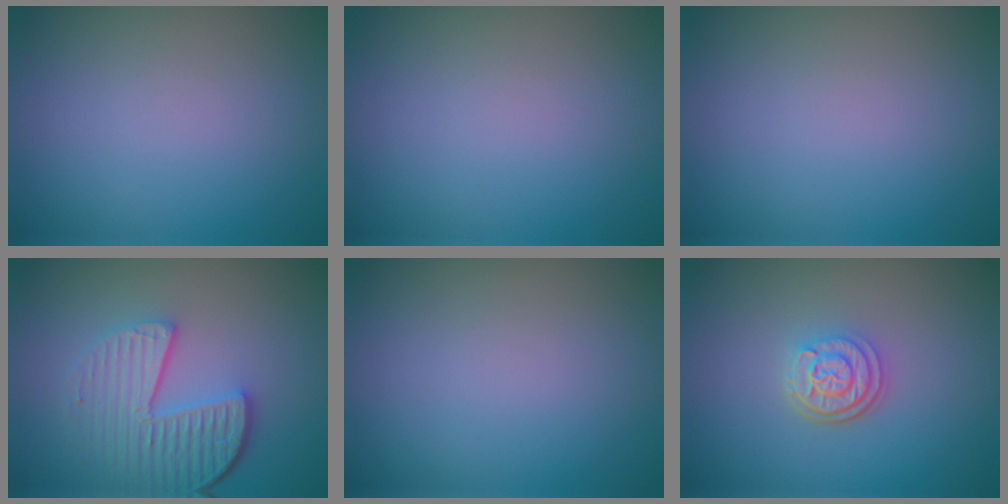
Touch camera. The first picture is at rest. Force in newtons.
{"total": 0.0}
{"total": 0.0}
{"total": 5.5, "press": 4.1, "slide": 3.6}
{"total": 0.0}
{"total": 3.0, "press": 2.4, "slide": 1.8}